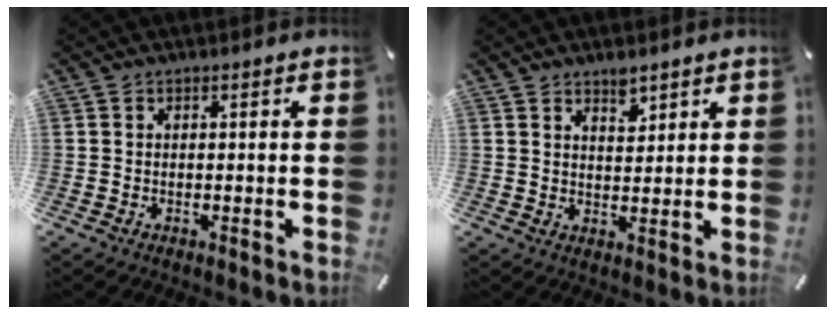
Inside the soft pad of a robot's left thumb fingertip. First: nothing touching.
{"total": 3.9, "force": [3.1, 1.9, 1.3], "torque": [-0.001, -0.024, 0.050]}